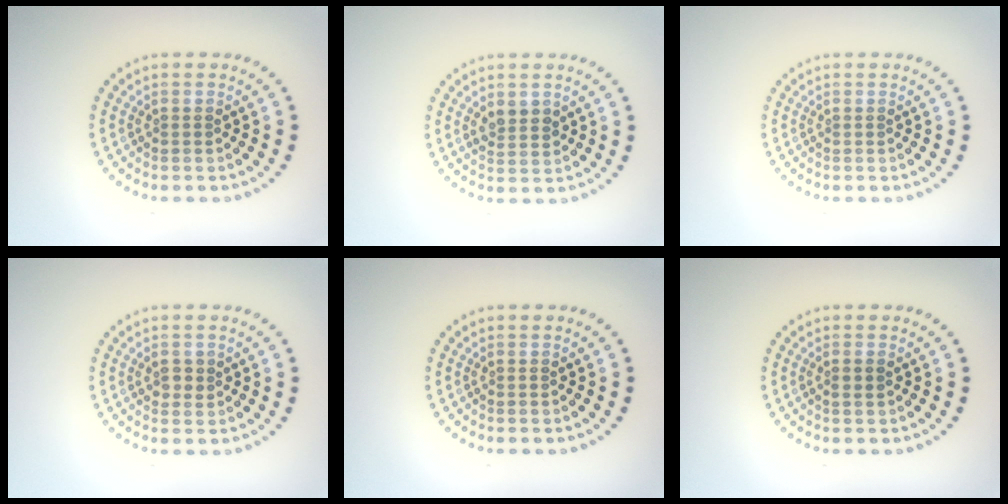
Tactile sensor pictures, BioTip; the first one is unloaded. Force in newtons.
{"total": 1.9, "press": 1.8, "slide": 0.6}
{"total": 0.0}
{"total": 1.3, "press": 1.3, "slide": 0.2}
{"total": 0.0}
{"total": 0.9, "press": 0.8, "slide": 0.5}